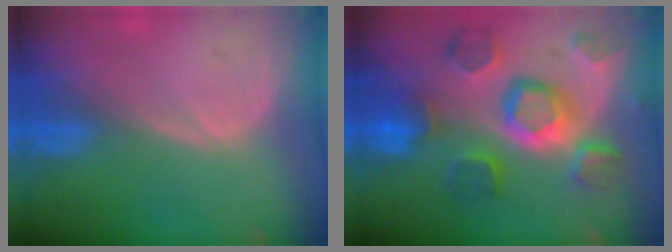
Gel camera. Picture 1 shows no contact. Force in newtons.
{"total": 11.5, "press": 10.0, "slide": 5.6}